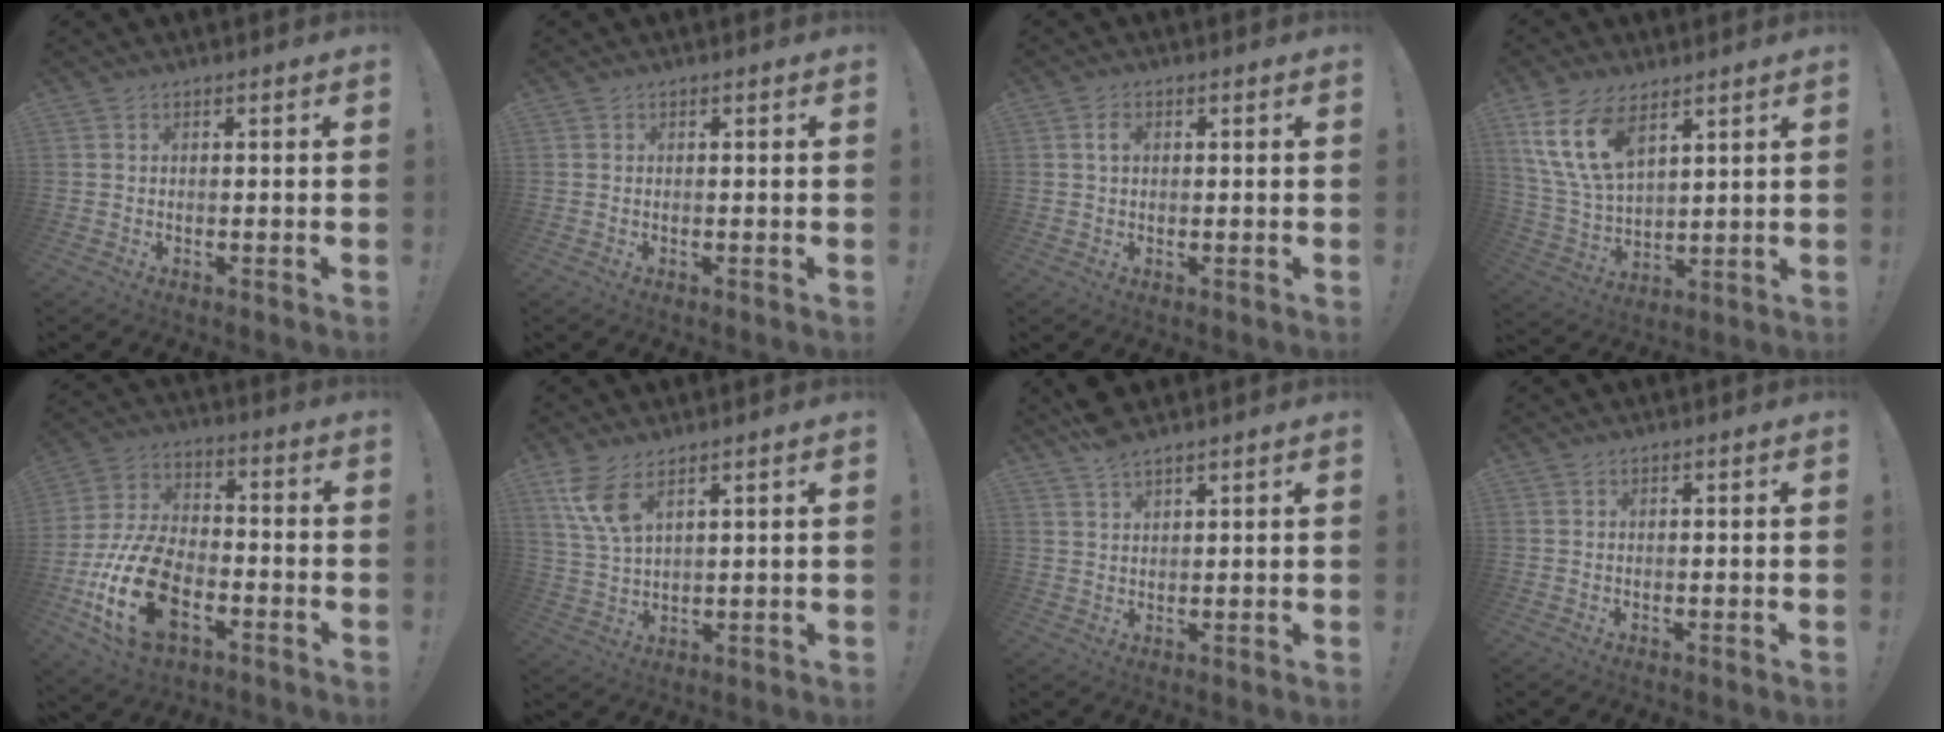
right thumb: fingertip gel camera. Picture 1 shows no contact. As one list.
[{"total": 0.0}, {"total": 2.4, "force": [0.7, 1.3, 1.9], "torque": [-0.032, 0.001, 0.009]}, {"total": 14.4, "force": [8.1, 7.4, 9.3], "torque": [-0.213, -0.030, 0.155]}, {"total": 21.6, "force": [-8.1, 12.8, 15.4], "torque": [-0.286, 0.046, -0.130]}, {"total": 8.3, "force": [5.1, 3.1, 5.8], "torque": [-0.120, -0.018, 0.095]}, {"total": 5.0, "force": [4.2, 1.6, 2.3], "torque": [-0.043, -0.023, 0.078]}, {"total": 0.0}]